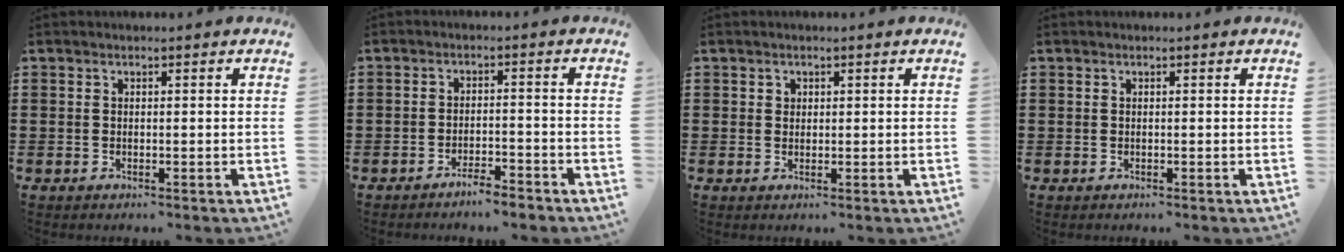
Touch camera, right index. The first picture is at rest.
{"total": 3.0, "force": [-2.9, 0.0, 0.5], "torque": [-0.013, -0.001, -0.059]}
{"total": 1.0, "force": [0.4, 0.9, 0.2], "torque": [-0.005, 0.002, 0.010]}
{"total": 0.0}